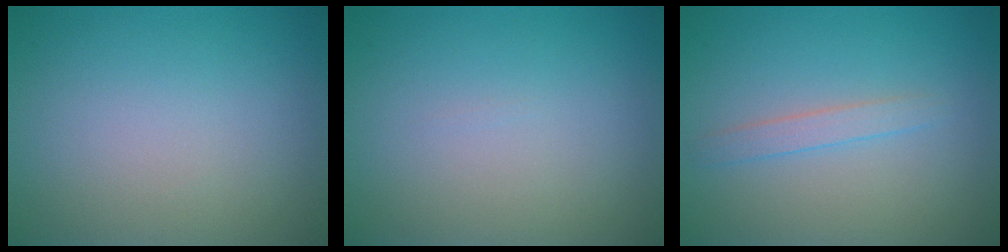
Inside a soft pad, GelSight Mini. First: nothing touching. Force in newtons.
{"total": 0.0}
{"total": 1.4, "press": 1.4, "slide": 0.0}